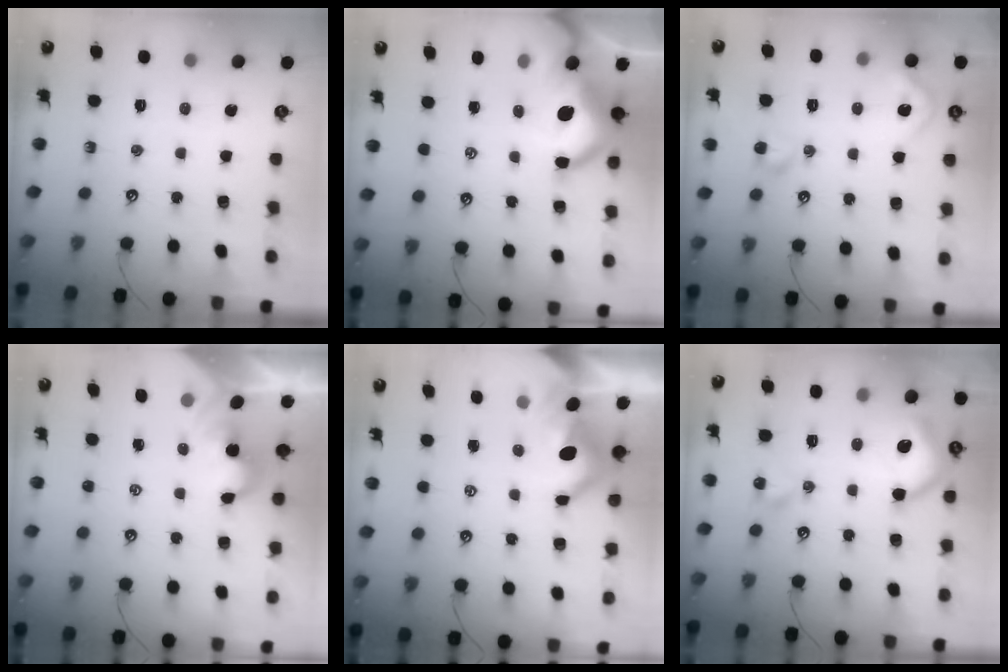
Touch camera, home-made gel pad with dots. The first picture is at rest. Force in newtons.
{"total": 11.0, "press": 10.9, "slide": 1.6}
{"total": 8.0, "press": 7.9, "slide": 1.3}
{"total": 2.0, "press": 1.9, "slide": 0.5}
{"total": 6.0, "press": 5.9, "slide": 1.2}
{"total": 12.6, "press": 12.5, "slide": 1.4}